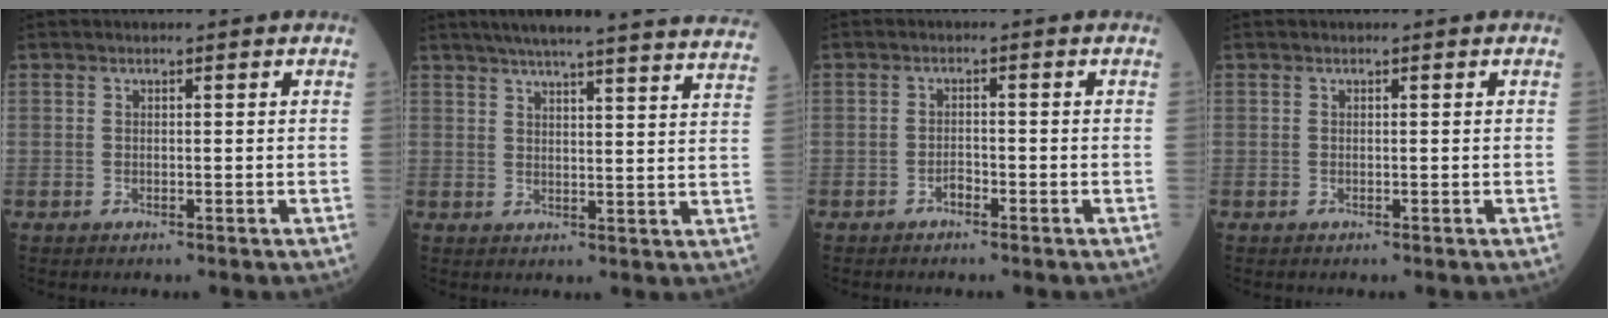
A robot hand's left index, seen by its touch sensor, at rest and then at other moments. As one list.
[{"total": 28.1, "force": [25.7, 0.4, 11.3], "torque": [-0.171, -0.046, 0.306]}, {"total": 1.4, "force": [-1.1, 0.5, 0.7], "torque": [-0.010, 0.003, -0.019]}, {"total": 0.0}]